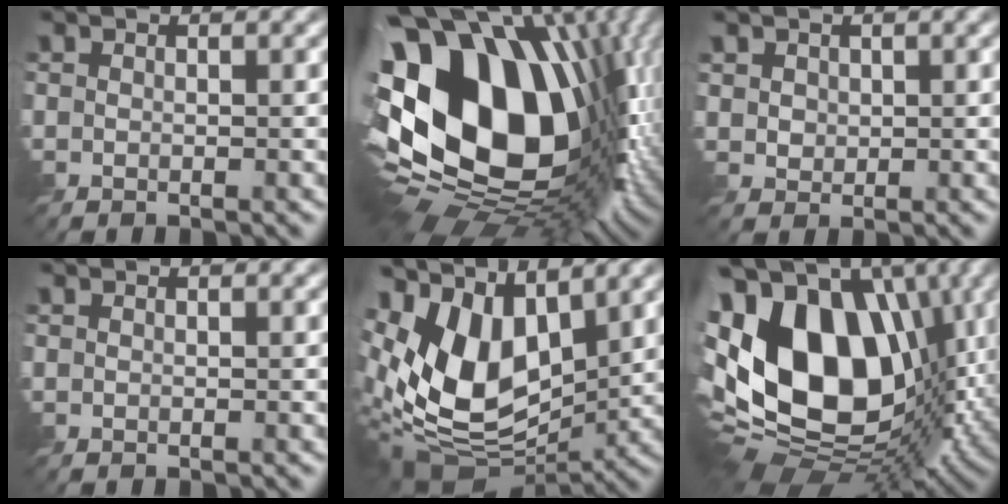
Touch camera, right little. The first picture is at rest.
{"total": 20.8, "force": [2.0, 12.9, 16.2], "torque": [-0.323, -0.023, 0.042]}
{"total": 1.6, "force": [0.5, 1.4, 0.6], "torque": [-0.022, -0.007, 0.019]}
{"total": 0.0}
{"total": 11.8, "force": [1.9, 6.9, 9.4], "torque": [-0.206, -0.004, 0.024]}
{"total": 19.0, "force": [1.2, 12.7, 14.1], "torque": [-0.277, 0.006, 0.023]}